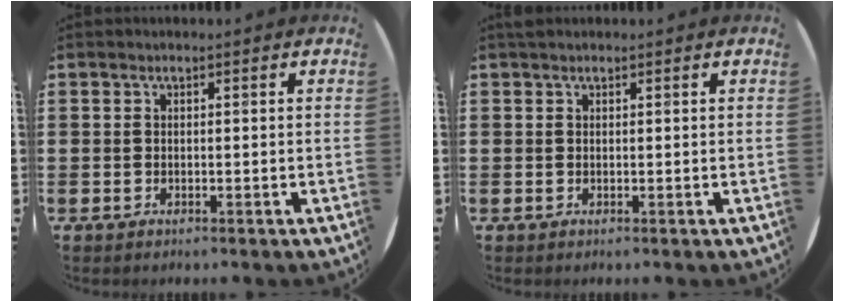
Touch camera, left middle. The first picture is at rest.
{"total": 0.5, "force": [0.5, 0.1, 0.0], "torque": [-0.001, 0.002, 0.010]}